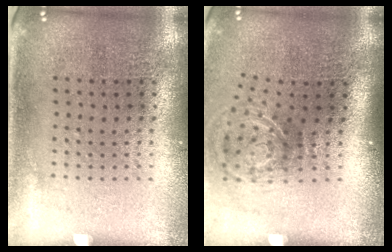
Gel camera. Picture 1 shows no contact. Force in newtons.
{"total": 2.0, "press": 1.2, "slide": 1.6}